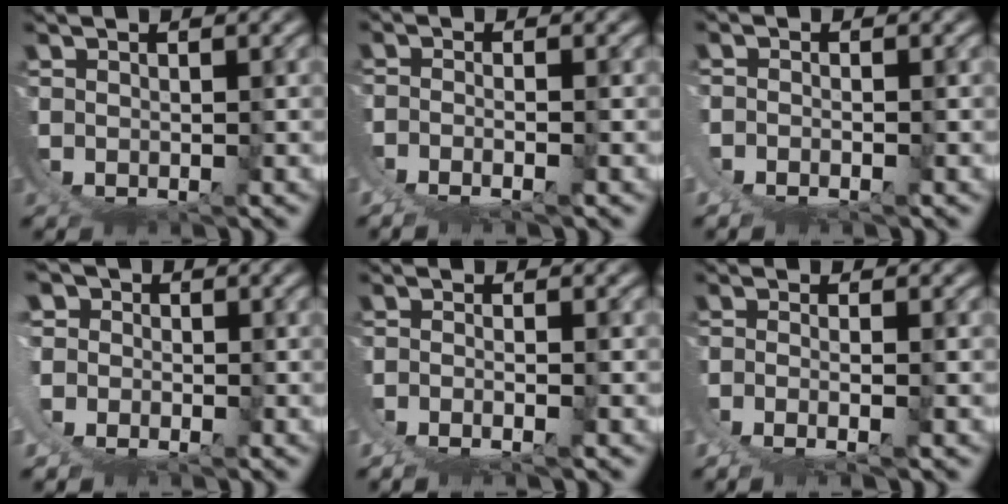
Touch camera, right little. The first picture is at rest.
{"total": 2.9, "force": [-0.9, 1.1, 2.5], "torque": [-0.054, -0.014, -0.006]}
{"total": 2.0, "force": [-0.7, 1.4, 1.2], "torque": [-0.026, -0.007, -0.010]}
{"total": 5.4, "force": [1.6, 4.9, 1.8], "torque": [-0.046, -0.003, 0.014]}
{"total": 3.0, "force": [-1.0, 1.4, 2.5], "torque": [-0.052, -0.013, -0.009]}
{"total": 2.9, "force": [-0.4, 0.8, 2.8], "torque": [-0.063, -0.019, 0.004]}